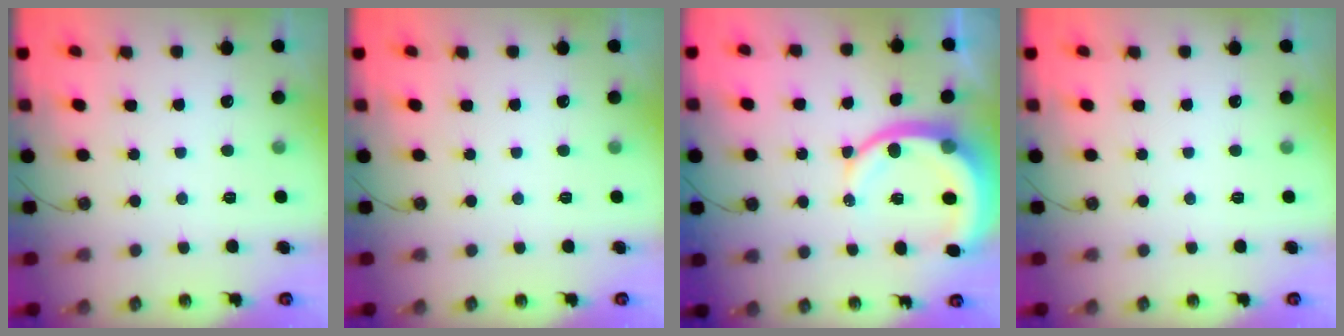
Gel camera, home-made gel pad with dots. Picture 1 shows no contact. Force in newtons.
{"total": 0.0}
{"total": 11.2, "press": 11.1, "slide": 1.3}
{"total": 0.0}